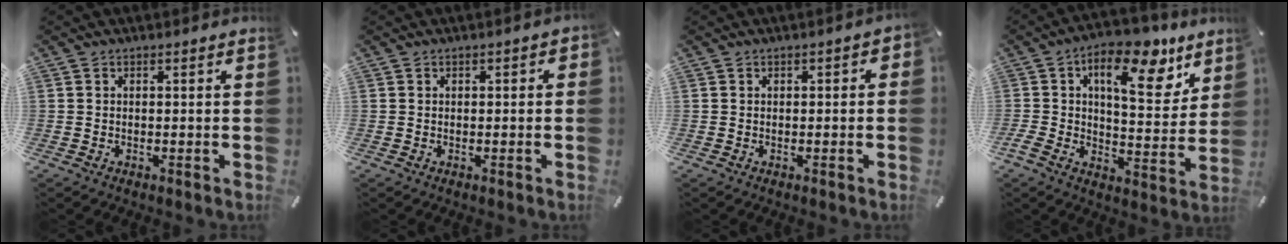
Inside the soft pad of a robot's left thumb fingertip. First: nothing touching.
{"total": 0.7, "force": [-0.2, 0.6, 0.3], "torque": [-0.005, 0.003, -0.005]}
{"total": 1.0, "force": [-0.4, 0.8, 0.5], "torque": [-0.008, 0.004, -0.008]}
{"total": 17.9, "force": [8.9, 8.8, 12.9], "torque": [-0.178, -0.060, 0.140]}